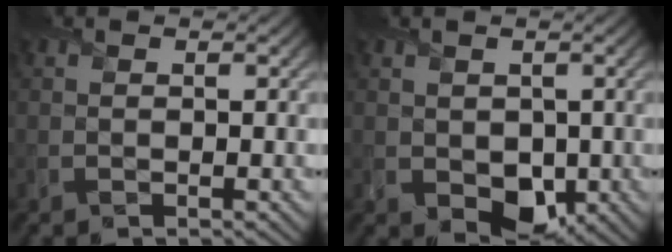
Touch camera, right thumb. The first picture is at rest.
{"total": 4.2, "force": [-0.1, 3.4, 2.5], "torque": [-0.058, -0.018, 0.005]}